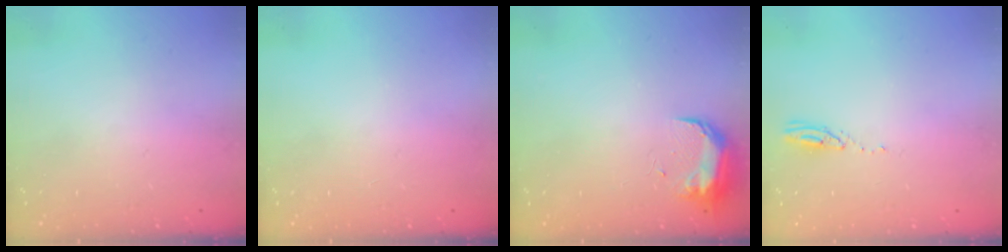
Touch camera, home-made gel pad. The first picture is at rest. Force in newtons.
{"total": 0.0}
{"total": 8.9, "press": 8.9, "slide": 0.8}
{"total": 3.0, "press": 2.9, "slide": 0.3}